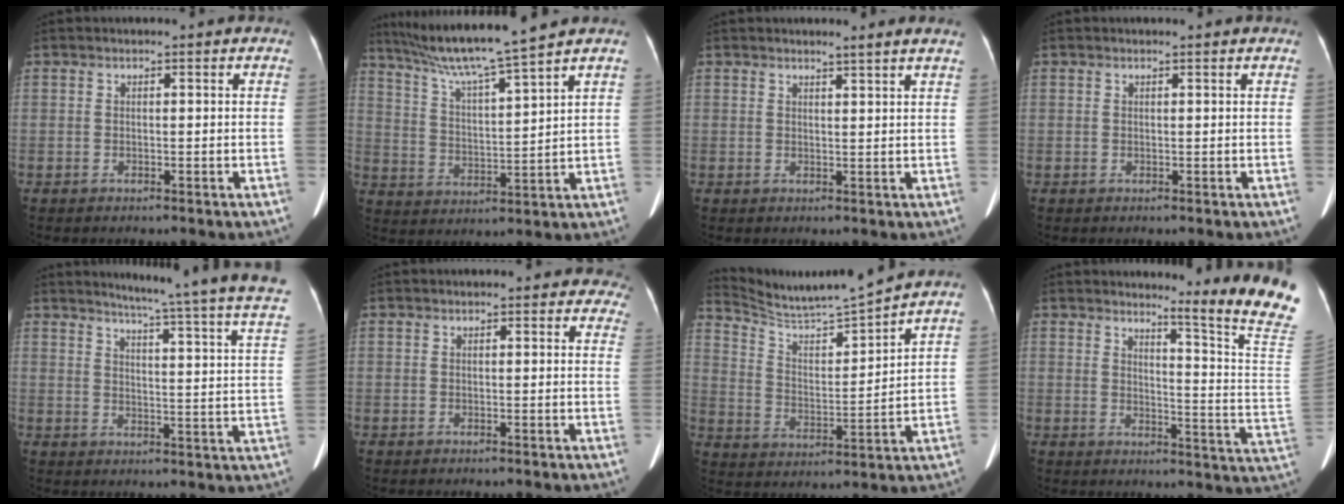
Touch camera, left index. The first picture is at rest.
{"total": 11.8, "force": [10.1, -2.1, 5.8], "torque": [-0.105, 0.007, 0.180]}
{"total": 2.1, "force": [1.8, -0.8, 0.8], "torque": [-0.021, -0.007, 0.026]}
{"total": 0.0}
{"total": 21.5, "force": [18.5, -1.1, 10.9], "torque": [-0.150, -0.072, 0.212]}
{"total": 4.1, "force": [3.5, 1.9, 0.9], "torque": [0.020, -0.002, 0.015]}
{"total": 10.6, "force": [10.2, -2.0, 2.1], "torque": [-0.052, -0.018, 0.190]}
{"total": 14.1, "force": [12.0, -3.1, 6.6], "torque": [-0.091, -0.113, 0.135]}